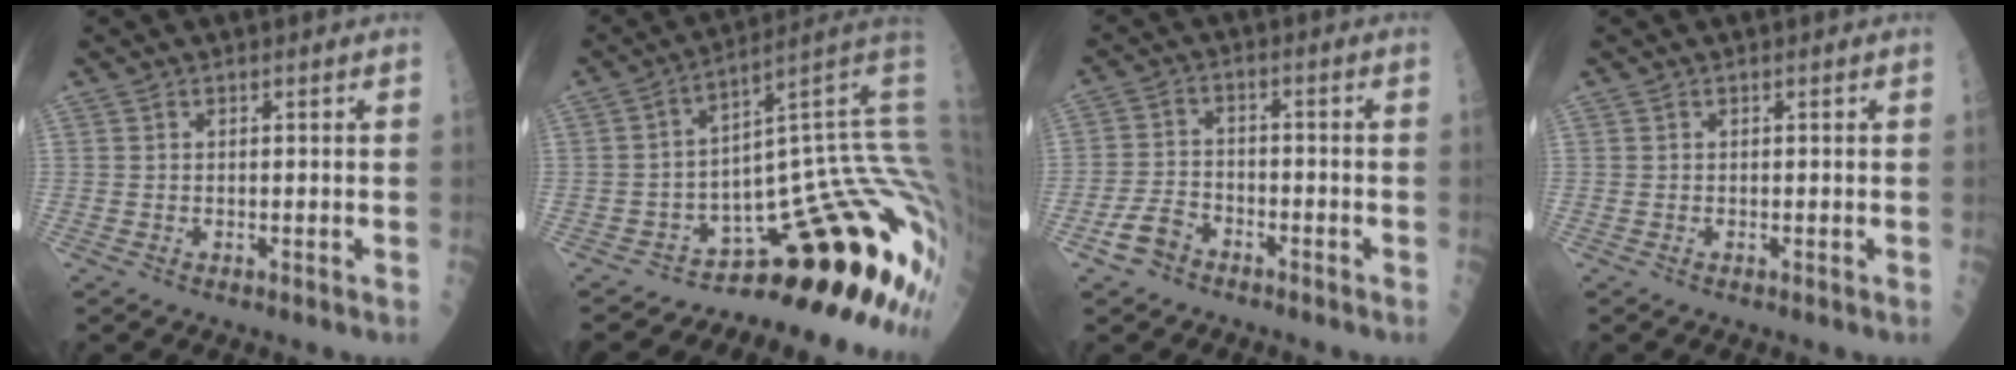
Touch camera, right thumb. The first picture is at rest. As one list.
[{"total": 22.9, "force": [-1.5, 8.5, 21.2], "torque": [-0.128, 0.105, -0.014]}, {"total": 5.2, "force": [-3.4, 3.2, 2.4], "torque": [-0.047, 0.026, -0.062]}, {"total": 0.0}]